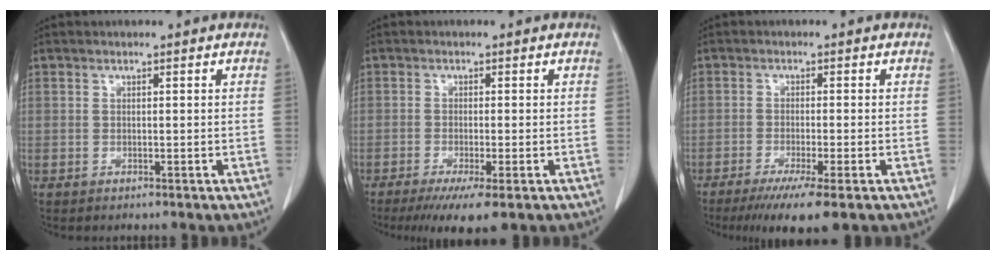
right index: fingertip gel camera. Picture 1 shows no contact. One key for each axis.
{"total": 5.9, "fx": -3.6, "fy": 0.6, "fz": 4.7, "tx": -0.072, "ty": -0.016, "tz": -0.057}
{"total": 7.5, "fx": -4.8, "fy": 0.1, "fz": 5.7, "tx": -0.087, "ty": -0.019, "tz": -0.074}